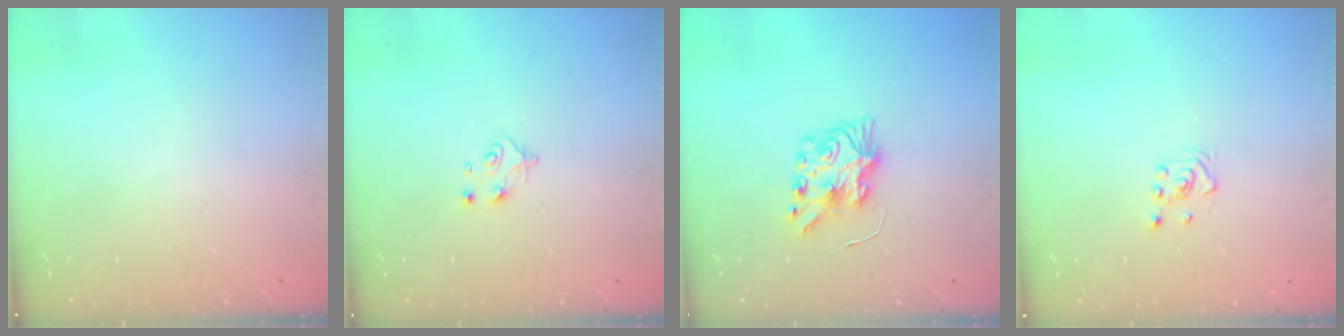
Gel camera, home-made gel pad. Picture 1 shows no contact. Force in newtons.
{"total": 4.9, "press": 4.9, "slide": 0.5}
{"total": 7.7, "press": 7.7, "slide": 0.3}
{"total": 2.6, "press": 2.4, "slide": 1.0}